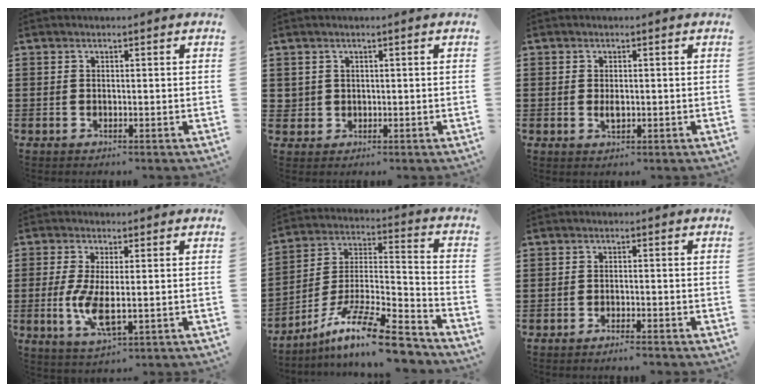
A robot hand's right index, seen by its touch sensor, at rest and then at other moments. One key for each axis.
{"total": 1.2, "fx": 0.4, "fy": 1.1, "fz": 0.0, "tx": -0.004, "ty": 0.007, "tz": 0.006}
{"total": 1.4, "fx": 0.0, "fy": 0.8, "fz": 1.2, "tx": -0.022, "ty": 0.002, "tz": 0.000}
{"total": 6.6, "fx": -0.7, "fy": 2.0, "fz": 6.2, "tx": -0.137, "ty": -0.013, "tz": -0.015}
{"total": 13.8, "fx": -10.8, "fy": 1.8, "fz": 8.4, "tx": -0.138, "ty": 0.028, "tz": -0.202}
{"total": 1.4, "fx": -1.4, "fy": 0.0, "fz": 0.5, "tx": -0.010, "ty": 0.001, "tz": -0.025}